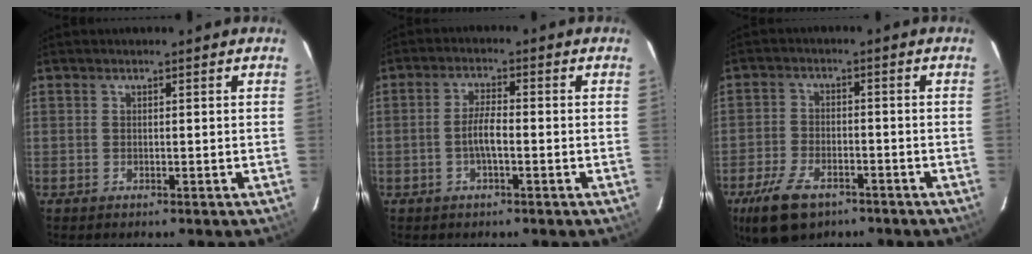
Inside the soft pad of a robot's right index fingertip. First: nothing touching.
{"total": 3.9, "force": [-1.2, 0.9, 3.6], "torque": [-0.072, 0.004, -0.022]}
{"total": 10.4, "force": [-6.6, 5.2, 6.0], "torque": [-0.148, -0.012, -0.119]}